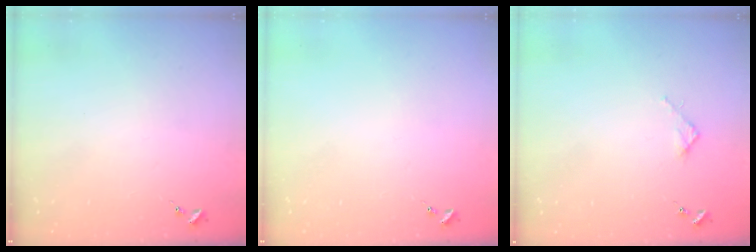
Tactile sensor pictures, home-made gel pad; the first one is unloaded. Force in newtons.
{"total": 0.0}
{"total": 2.7, "press": 2.7, "slide": 0.3}